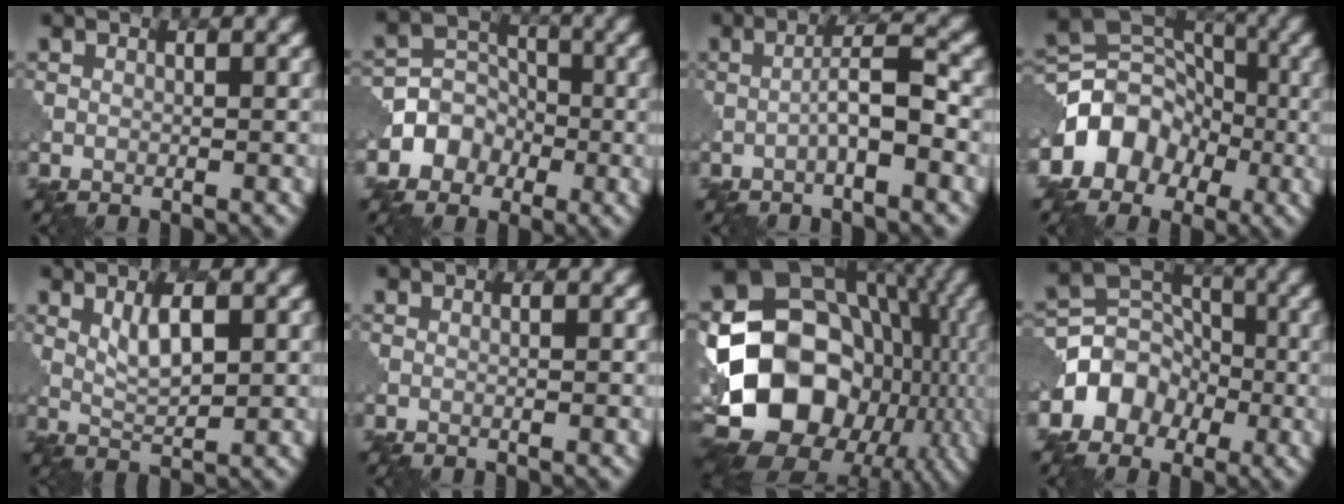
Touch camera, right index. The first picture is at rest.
{"total": 4.3, "force": [-1.7, 3.7, 1.2], "torque": [0.008, 0.014, -0.053]}
{"total": 3.3, "force": [-1.1, 0.5, 3.0], "torque": [-0.054, 0.014, -0.026]}
{"total": 6.6, "force": [-2.7, 5.2, 3.2], "torque": [-0.027, 0.019, -0.058]}
{"total": 3.1, "force": [1.1, 1.0, 2.7], "torque": [-0.055, -0.002, 0.024]}
{"total": 0.0}
{"total": 20.3, "force": [-3.7, 16.0, 11.8], "torque": [-0.213, -0.001, -0.048]}
{"total": 4.8, "force": [-2.0, 4.0, 1.8], "torque": [-0.011, 0.013, -0.048]}